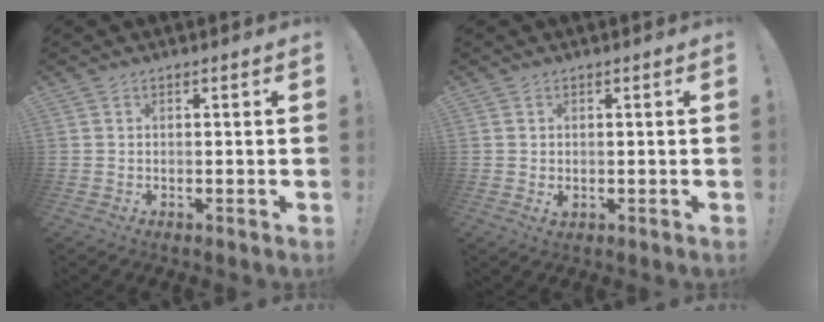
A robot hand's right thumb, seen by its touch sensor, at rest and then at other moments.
{"total": 0.8, "force": [0.6, 0.3, 0.4], "torque": [0.001, -0.003, 0.008]}